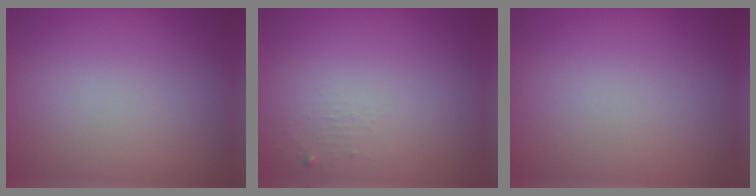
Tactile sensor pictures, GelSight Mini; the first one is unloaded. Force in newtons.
{"total": 1.0, "press": 1.0, "slide": 0.1}
{"total": 0.0}